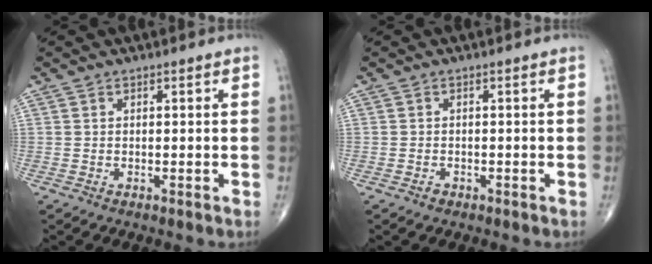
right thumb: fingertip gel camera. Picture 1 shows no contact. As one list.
[{"total": 0.8, "force": [-0.5, 0.6, 0.2], "torque": [-0.001, 0.004, -0.010]}]